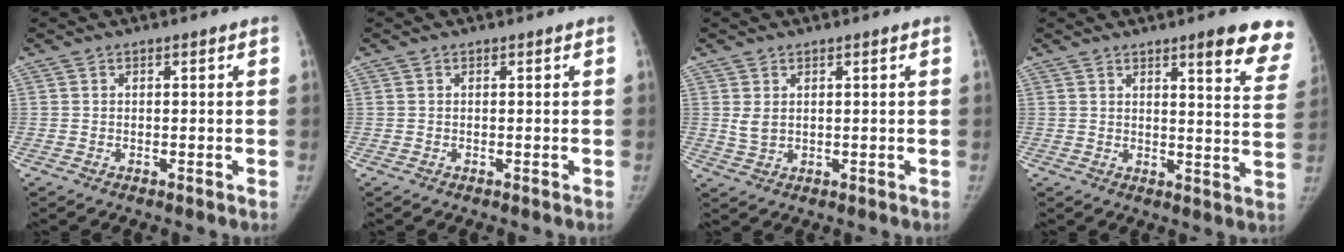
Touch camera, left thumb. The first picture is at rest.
{"total": 0.0}
{"total": 2.4, "force": [0.8, 1.5, 1.7], "torque": [-0.029, -0.003, 0.023]}
{"total": 12.6, "force": [9.0, 2.4, 8.5], "torque": [-0.068, -0.047, 0.094]}